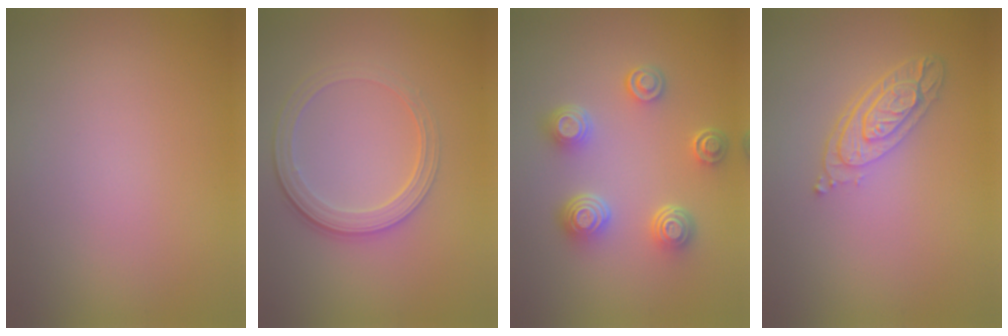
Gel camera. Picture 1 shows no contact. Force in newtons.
{"total": 3.7, "press": 2.9, "slide": 2.4}
{"total": 4.5, "press": 3.5, "slide": 2.7}
{"total": 3.9, "press": 3.0, "slide": 2.5}